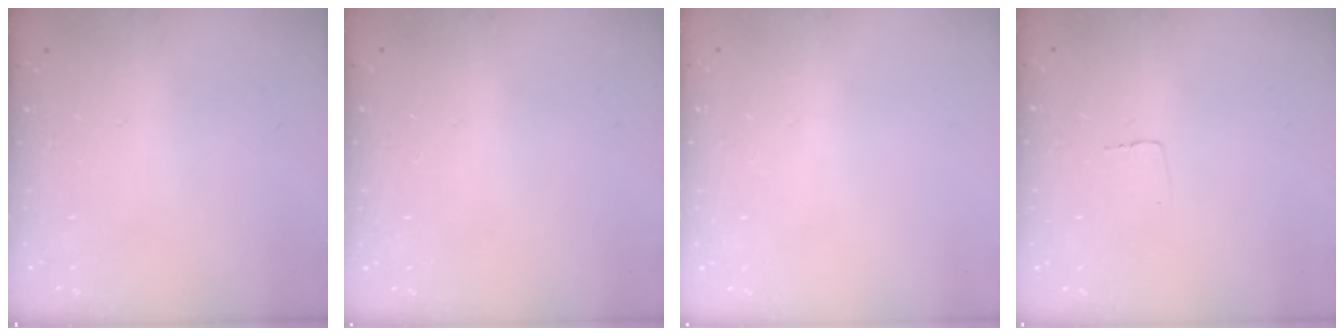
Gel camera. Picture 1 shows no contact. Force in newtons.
{"total": 0.0}
{"total": 0.0}
{"total": 2.6, "press": 2.6, "slide": 0.1}